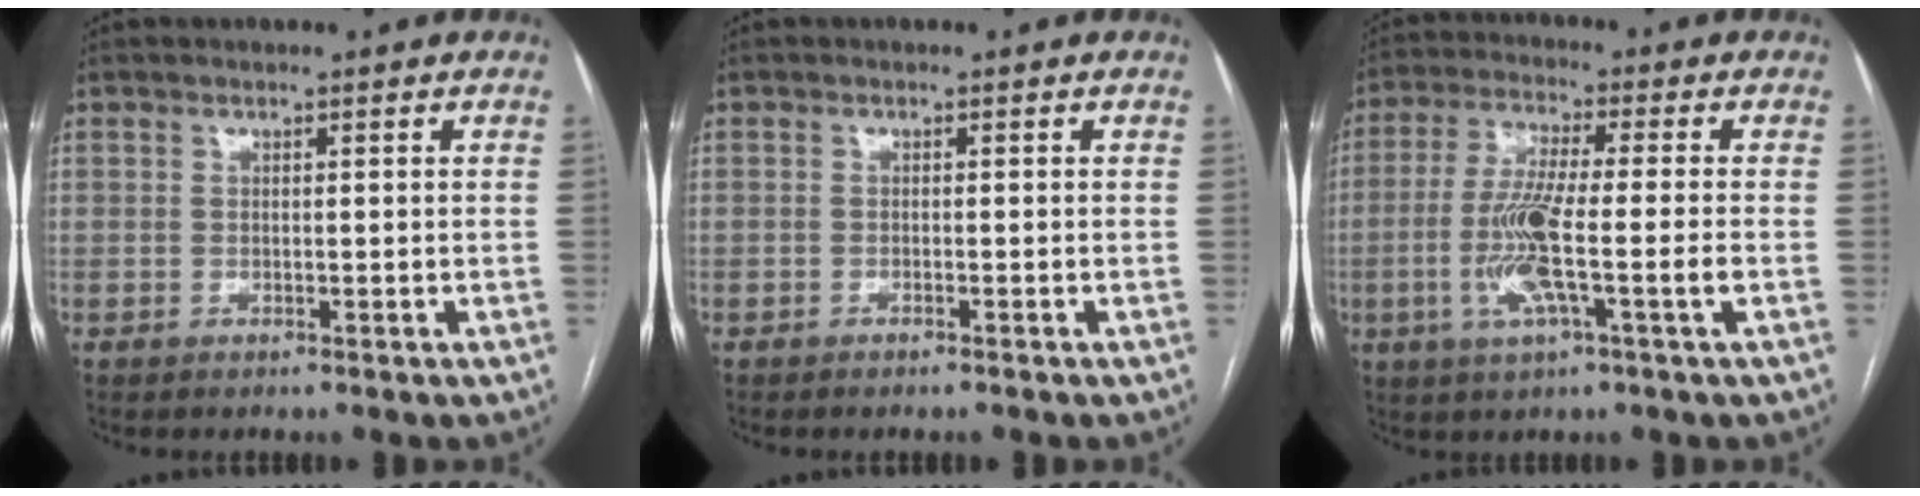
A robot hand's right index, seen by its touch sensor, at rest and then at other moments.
{"total": 0.8, "force": [-0.7, -0.3, 0.2], "torque": [-0.007, 0.000, -0.012]}
{"total": 10.4, "force": [-2.5, 0.2, 10.1], "torque": [-0.204, -0.007, -0.051]}